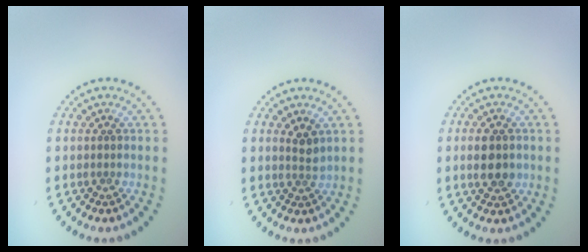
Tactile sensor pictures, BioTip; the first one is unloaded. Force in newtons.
{"total": 1.5, "press": 1.1, "slide": 1.0}
{"total": 2.8, "press": 2.7, "slide": 0.3}